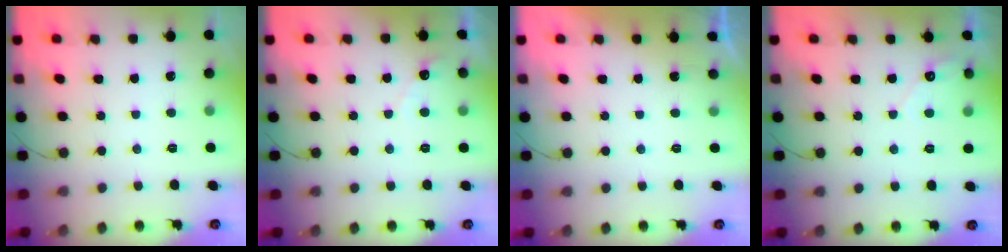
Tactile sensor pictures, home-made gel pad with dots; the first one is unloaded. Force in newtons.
{"total": 3.9, "press": 3.9, "slide": 0.2}
{"total": 1.0, "press": 0.9, "slide": 0.3}
{"total": 3.4, "press": 3.4, "slide": 0.1}